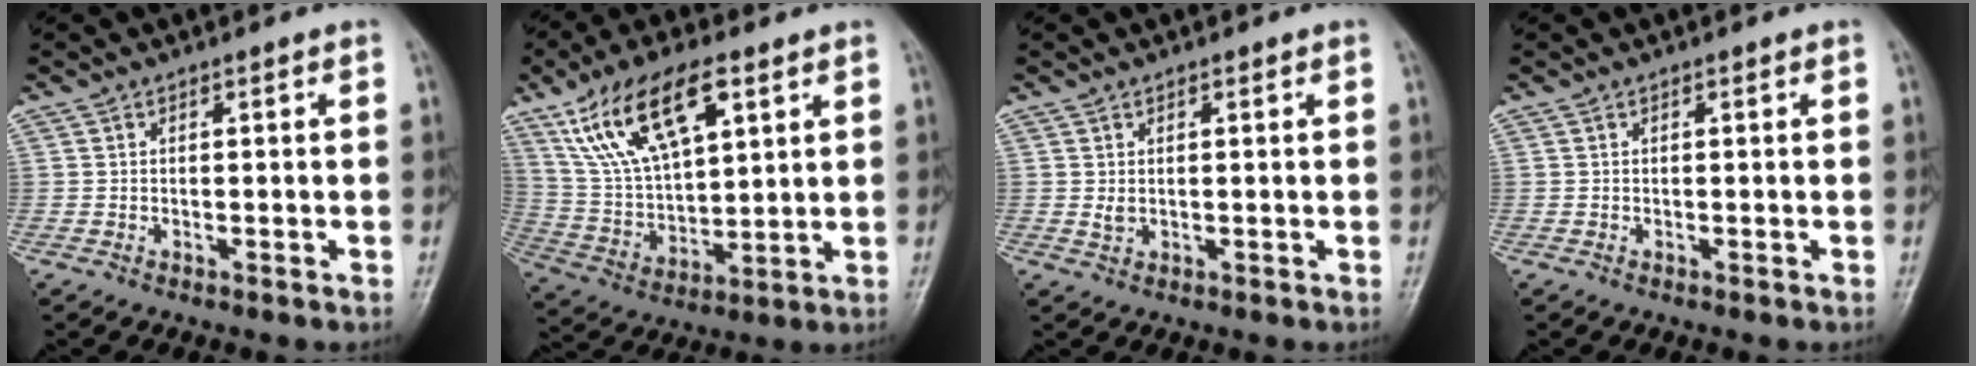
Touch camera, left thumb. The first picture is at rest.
{"total": 17.4, "force": [9.1, 7.8, 12.7], "torque": [-0.216, -0.020, 0.177]}
{"total": 1.5, "force": [0.5, 1.0, 1.1], "torque": [-0.014, -0.005, 0.013]}
{"total": 0.0}